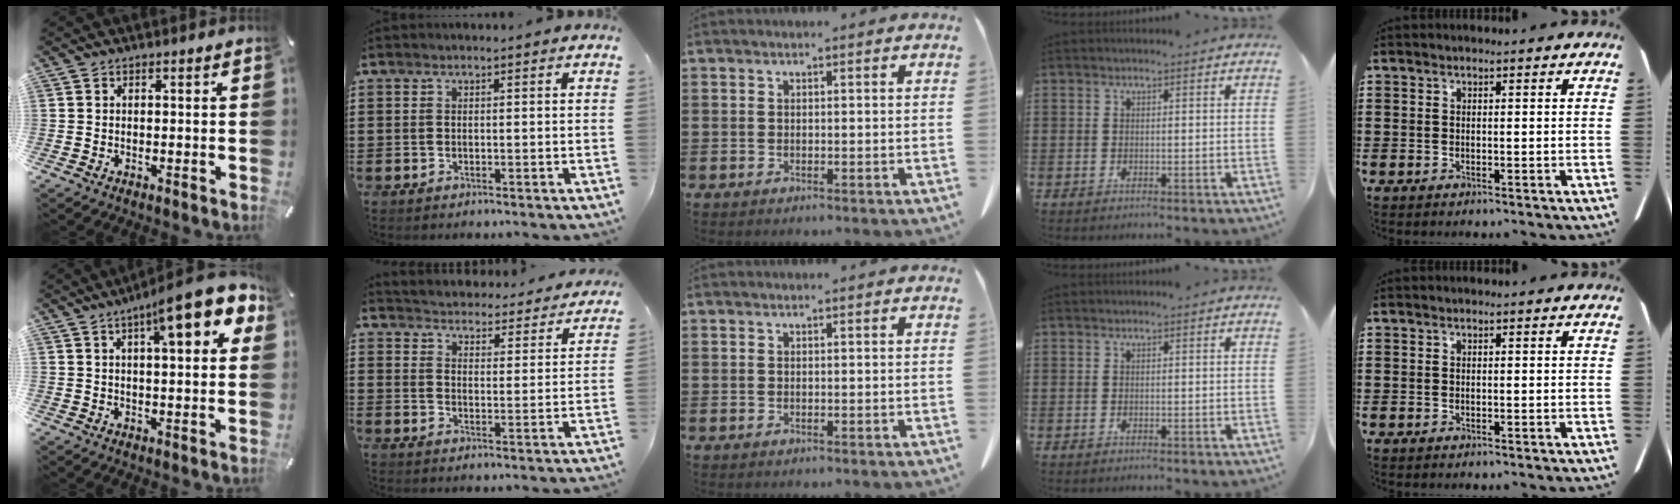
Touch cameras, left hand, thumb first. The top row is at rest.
{"thumb": {"total": 13.5, "force": [7.5, 4.0, 10.5], "torque": [-0.149, -0.033, 0.116]}, "index": {"total": 4.3, "force": [4.3, -0.3, -0.4], "torque": [-0.017, -0.040, 0.070]}}